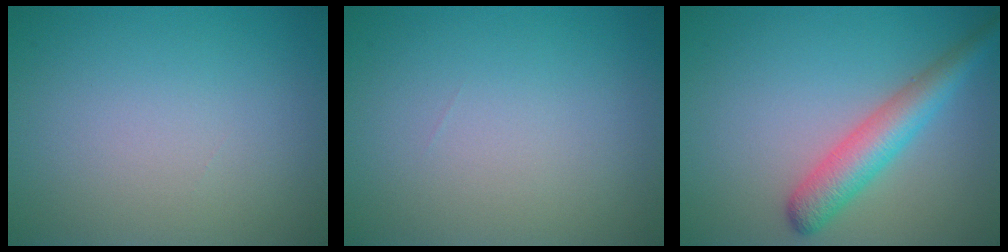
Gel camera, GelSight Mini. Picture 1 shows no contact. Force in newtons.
{"total": 0.0}
{"total": 4.4, "press": 4.4, "slide": 0.1}